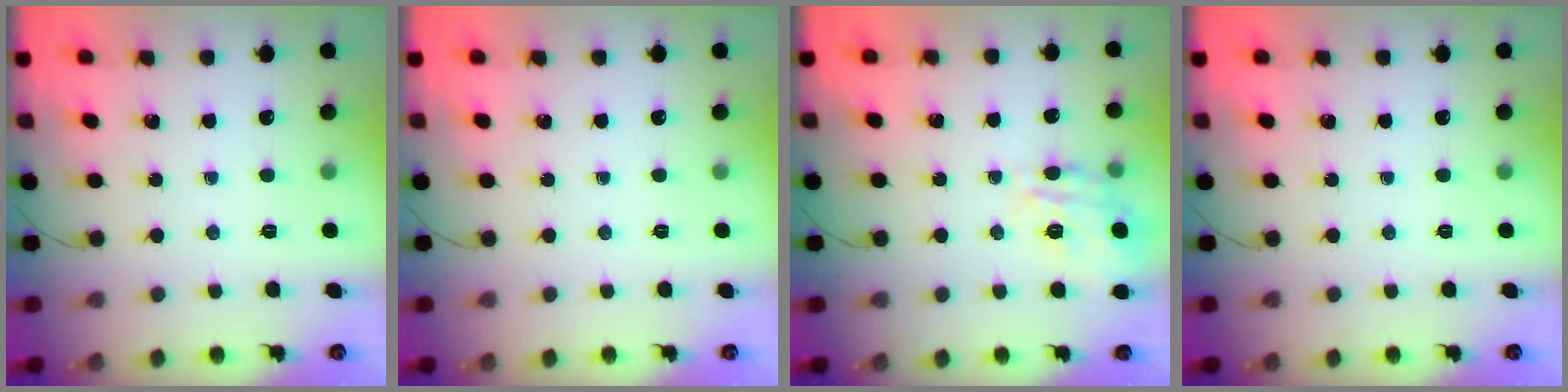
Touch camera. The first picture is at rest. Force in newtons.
{"total": 0.0}
{"total": 11.8, "press": 11.7, "slide": 0.7}
{"total": 0.0}